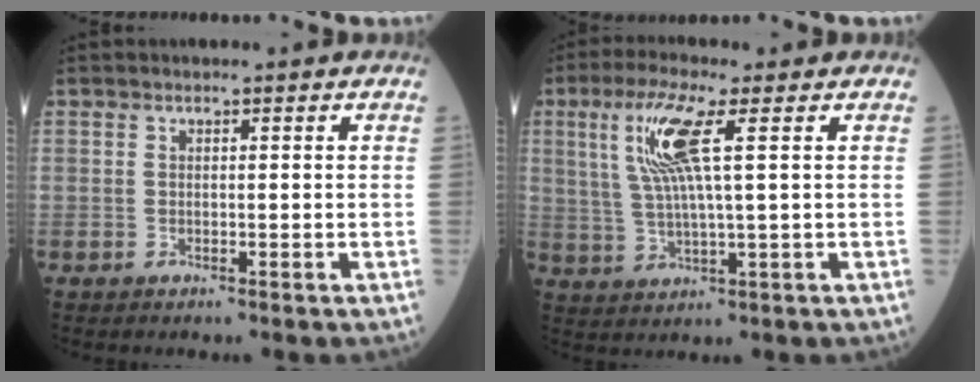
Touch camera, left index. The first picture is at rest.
{"total": 8.4, "force": [2.7, 0.2, 7.9], "torque": [-0.177, 0.005, 0.054]}